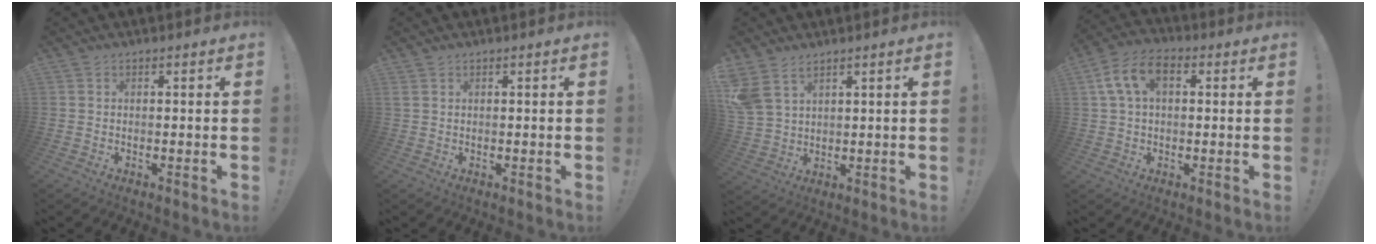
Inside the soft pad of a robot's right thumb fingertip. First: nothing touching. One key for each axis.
{"total": 0.8, "fx": 0.5, "fy": 0.5, "fz": 0.5, "tx": -0.017, "ty": 0.003, "tz": 0.011}
{"total": 6.8, "fx": 4.7, "fy": 3.7, "fz": 3.2, "tx": -0.067, "ty": -0.018, "tz": 0.094}
{"total": 10.1, "fx": 2.6, "fy": 6.3, "fz": 7.4, "tx": -0.138, "ty": 0.010, "tz": 0.050}